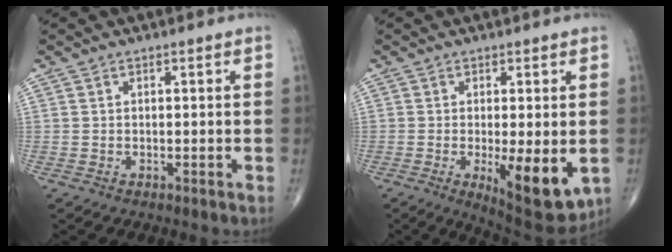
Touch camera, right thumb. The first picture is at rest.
{"total": 11.6, "force": [-2.5, 3.8, 10.6], "torque": [-0.148, -0.027, -0.027]}